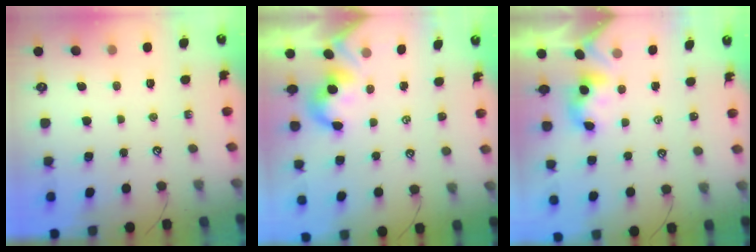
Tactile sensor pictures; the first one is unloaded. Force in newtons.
{"total": 1.9, "press": 1.9, "slide": 0.5}
{"total": 2.3, "press": 2.3, "slide": 0.2}